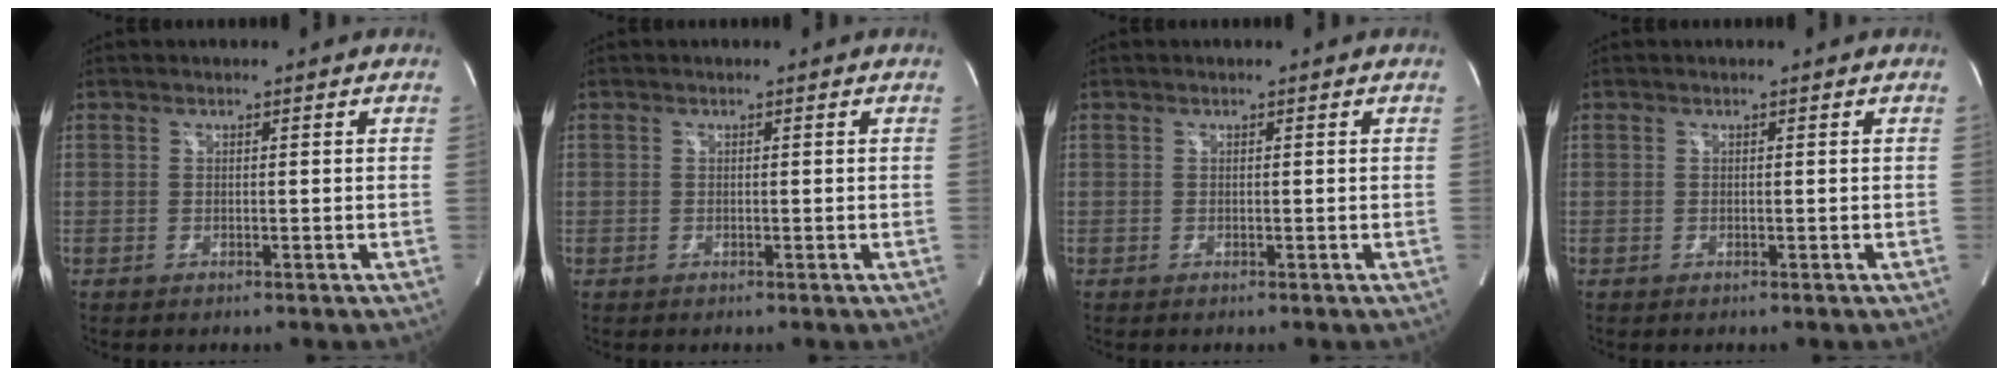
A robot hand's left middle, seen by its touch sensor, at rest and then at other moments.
{"total": 0.0}
{"total": 0.0}
{"total": 0.0}